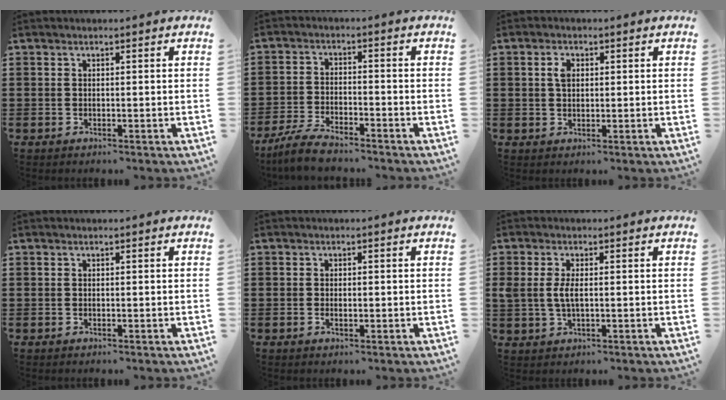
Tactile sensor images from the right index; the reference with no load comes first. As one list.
[{"total": 5.0, "force": [-4.5, 0.6, 1.9], "torque": [-0.053, -0.006, -0.092]}, {"total": 2.5, "force": [0.6, 1.5, 1.9], "torque": [-0.041, 0.009, 0.010]}, {"total": 0.0}, {"total": 1.3, "force": [-0.3, 0.6, 1.1], "torque": [-0.021, 0.002, -0.005]}, {"total": 3.4, "force": [0.2, 1.5, 3.0], "torque": [-0.082, -0.003, -0.006]}]